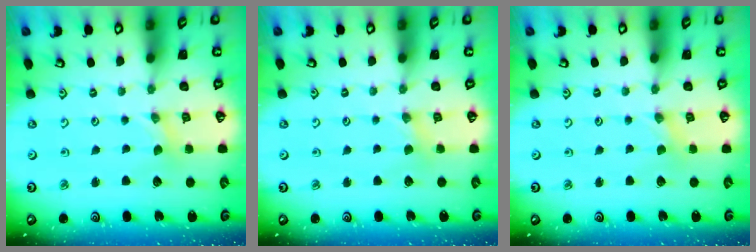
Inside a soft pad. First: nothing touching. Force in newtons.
{"total": 2.1, "press": 2.0, "slide": 0.3}
{"total": 0.0}